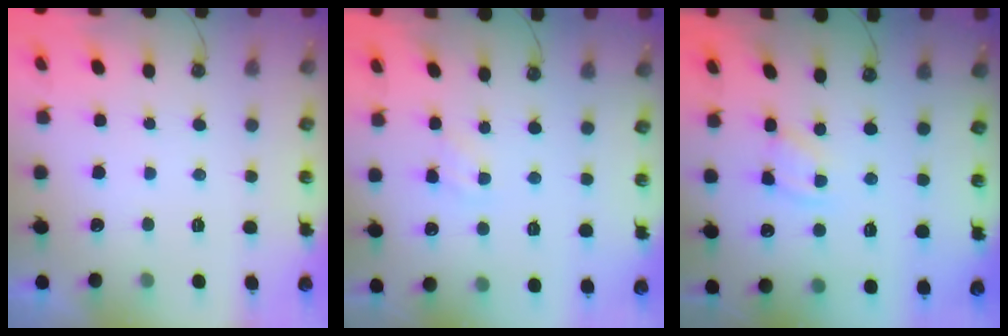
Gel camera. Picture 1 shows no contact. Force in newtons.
{"total": 1.7, "press": 1.7, "slide": 0.3}
{"total": 2.5, "press": 2.4, "slide": 0.3}